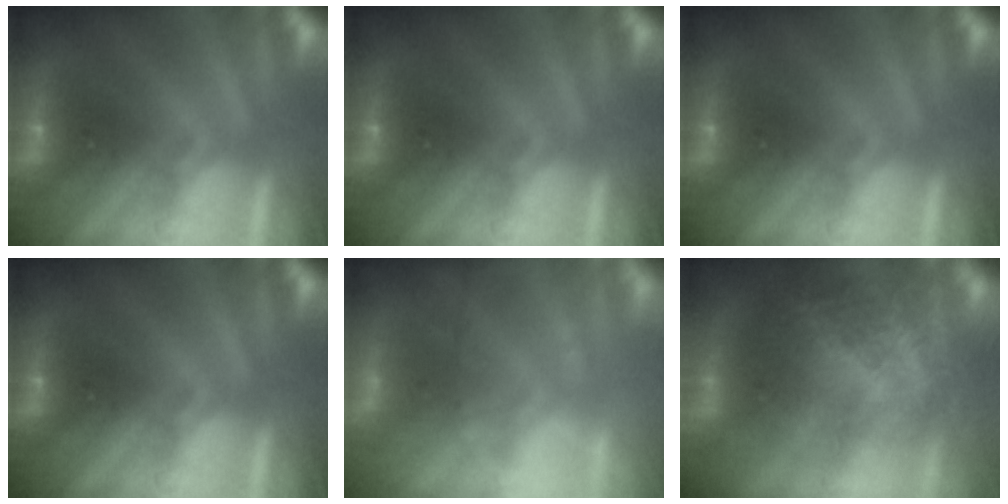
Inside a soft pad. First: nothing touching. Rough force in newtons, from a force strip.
{"total": 0.0}
{"total": 0.0}
{"total": 0.0}
{"total": 7.8}
{"total": 7.5}